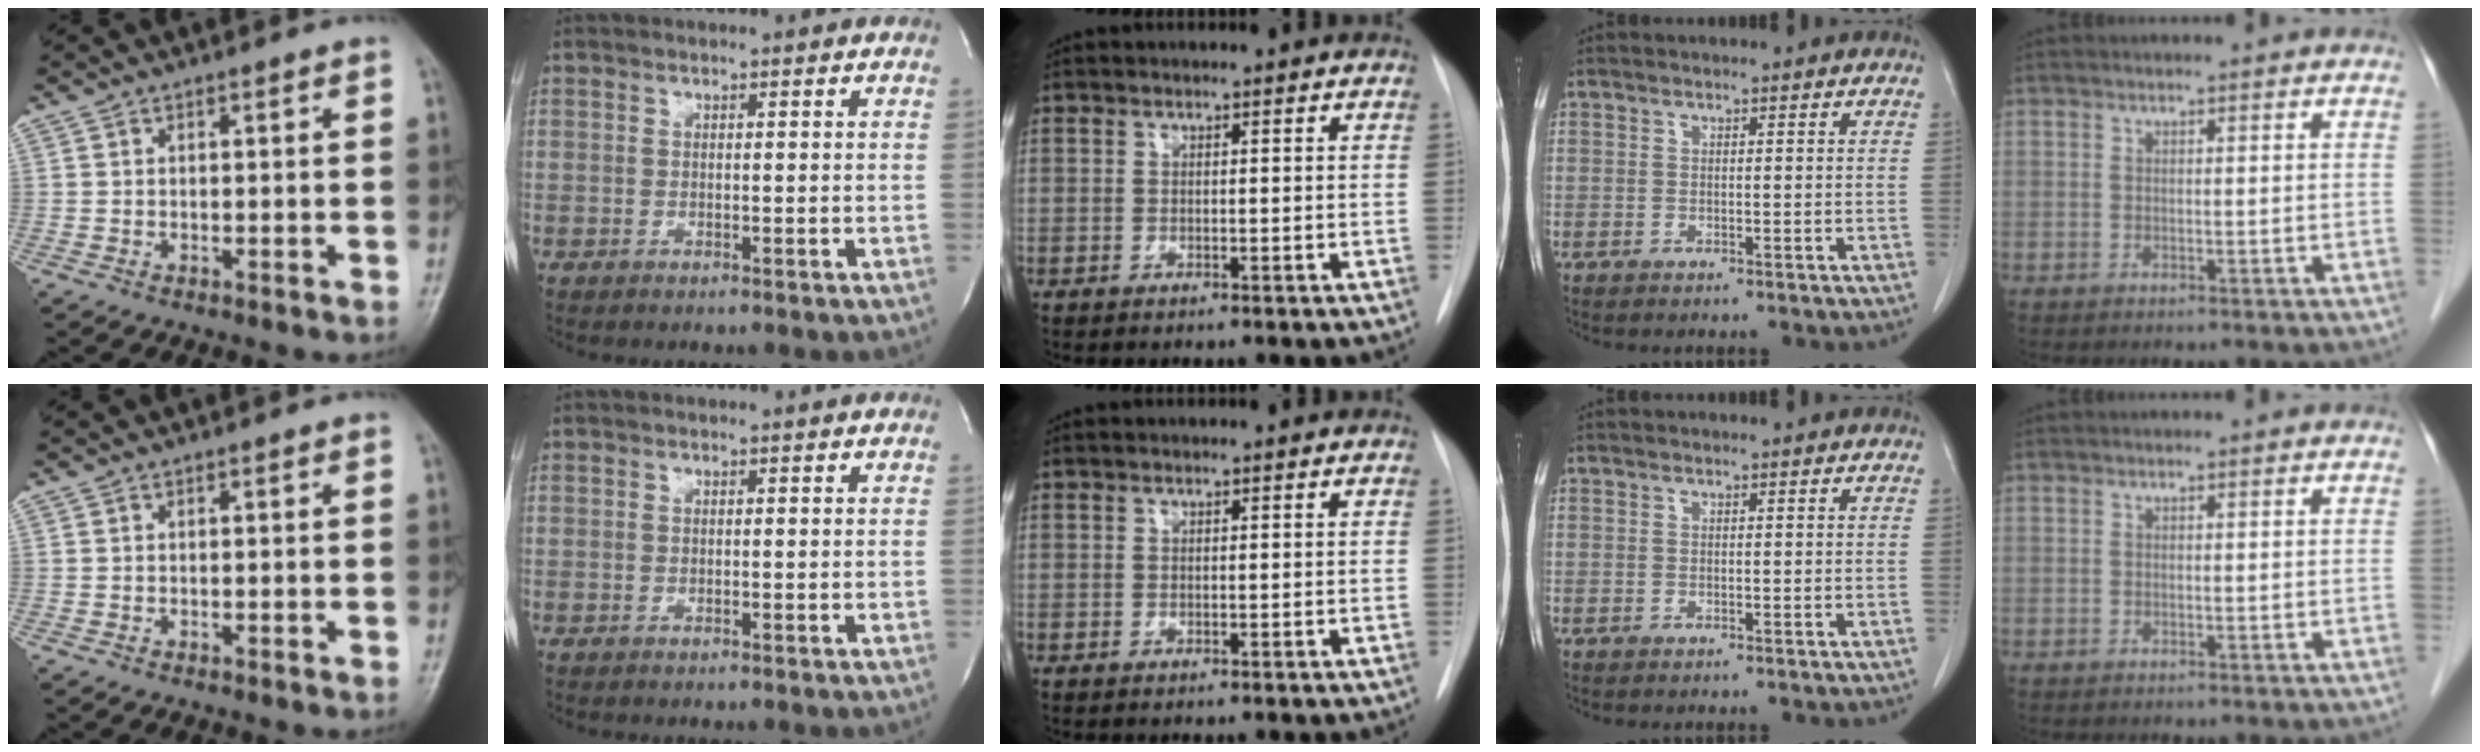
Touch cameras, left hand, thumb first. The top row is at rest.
{}